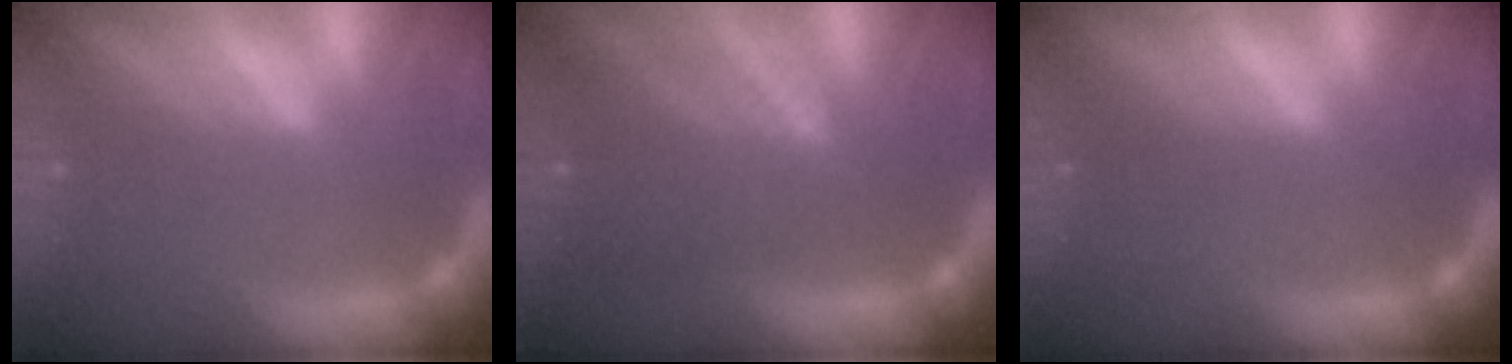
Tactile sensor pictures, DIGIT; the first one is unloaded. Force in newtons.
{"total": 6.5}
{"total": 0.9}